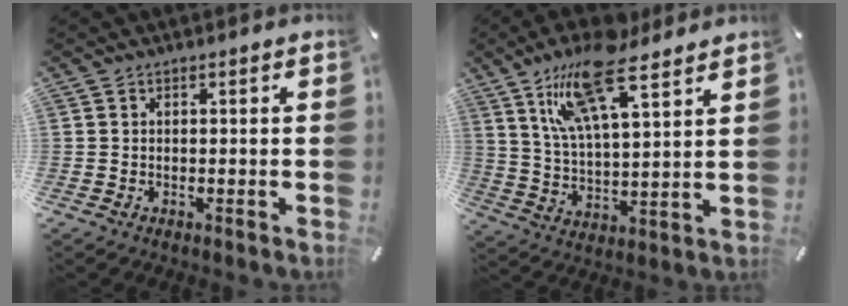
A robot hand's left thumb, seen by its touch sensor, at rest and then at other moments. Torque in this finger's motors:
{"motor_torque": [3.03, 1.62, 1.36, -1.41, 0.58]}